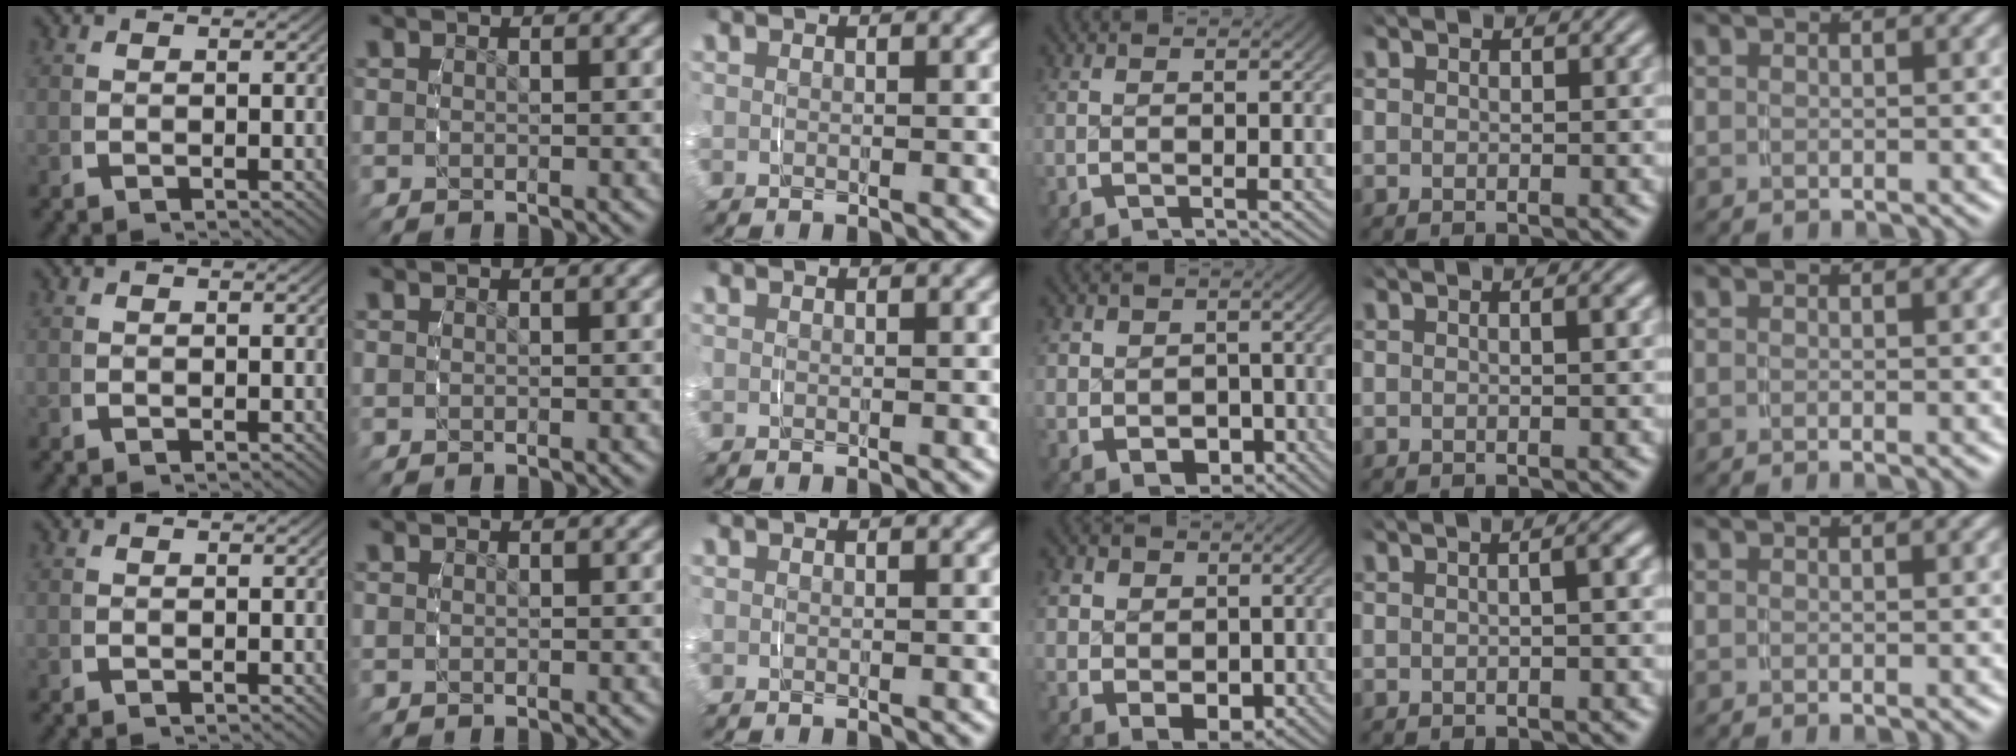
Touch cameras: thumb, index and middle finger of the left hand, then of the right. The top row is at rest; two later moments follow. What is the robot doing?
{"motion": "grasp_and_lifting", "object": "paper towel"}